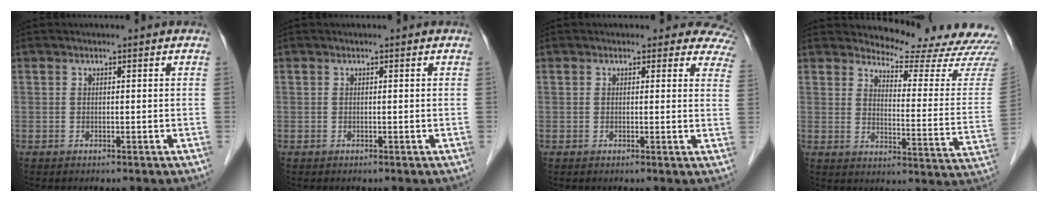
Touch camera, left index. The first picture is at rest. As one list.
[{"total": 0.0}, {"total": 6.9, "force": [6.1, 3.2, 1.0], "torque": [0.034, -0.017, 0.026]}, {"total": 18.4, "force": [18.0, 1.0, 3.7], "torque": [-0.040, -0.132, 0.197]}]